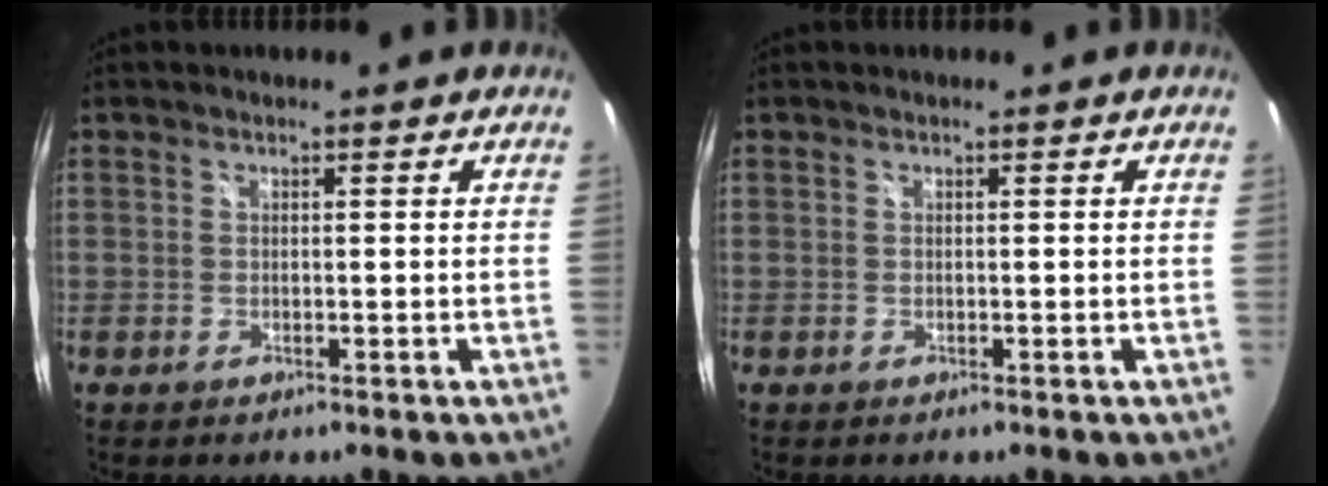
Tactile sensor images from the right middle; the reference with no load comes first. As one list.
[{"total": 0.0}]